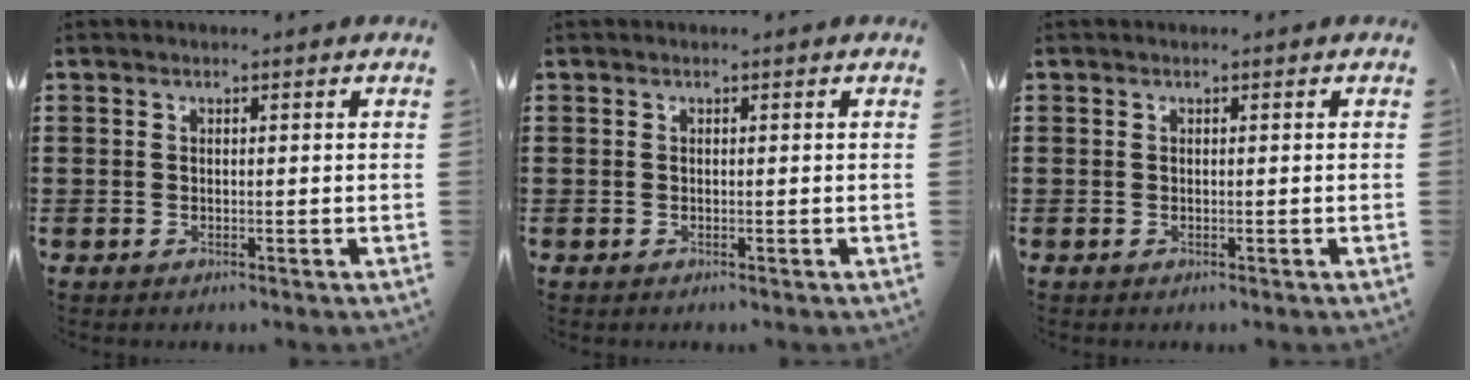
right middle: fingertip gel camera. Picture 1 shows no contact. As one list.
[{"total": 0.0}, {"total": 0.0}]